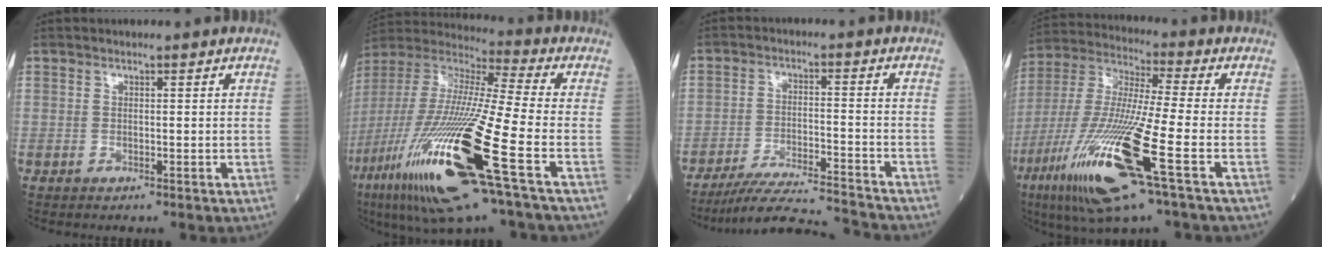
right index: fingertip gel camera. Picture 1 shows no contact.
{"total": 26.6, "force": [-10.9, 1.6, 24.2], "torque": [-0.520, -0.067, -0.208]}
{"total": 12.2, "force": [-11.7, -0.9, 3.1], "torque": [-0.049, -0.001, -0.196]}
{"total": 20.2, "force": [-8.3, 0.9, 18.4], "torque": [-0.409, -0.044, -0.162]}